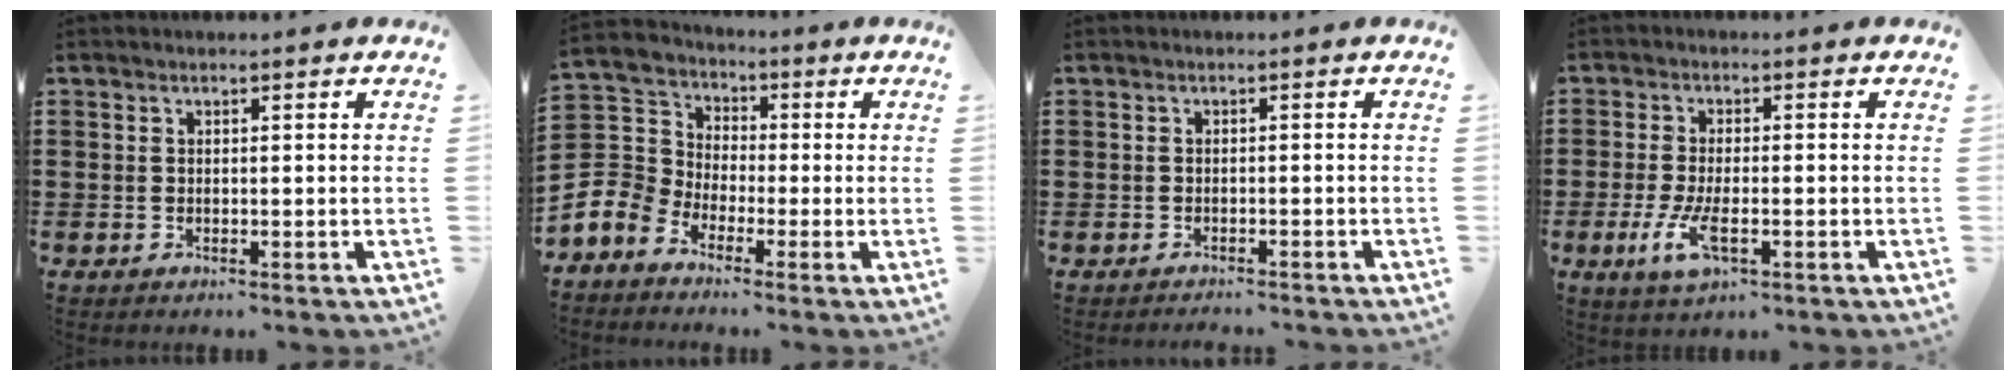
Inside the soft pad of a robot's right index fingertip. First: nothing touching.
{"total": 6.6, "force": [-2.2, 6.0, 1.5], "torque": [-0.085, -0.004, -0.051]}
{"total": 1.2, "force": [-1.2, -0.1, -0.2], "torque": [0.000, 0.001, -0.026]}
{"total": 5.4, "force": [-1.8, 1.9, 4.8], "torque": [-0.115, -0.016, -0.036]}